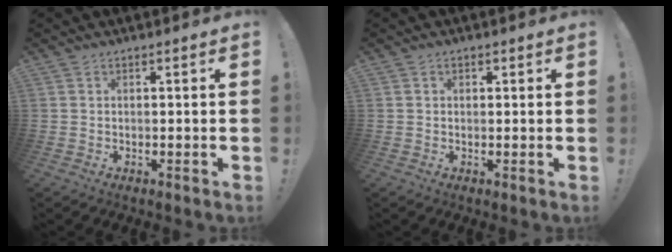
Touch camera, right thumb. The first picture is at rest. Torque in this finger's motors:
{"motor_torque": [0.11, -0.36, -0.16, 0.09, -0.02]}